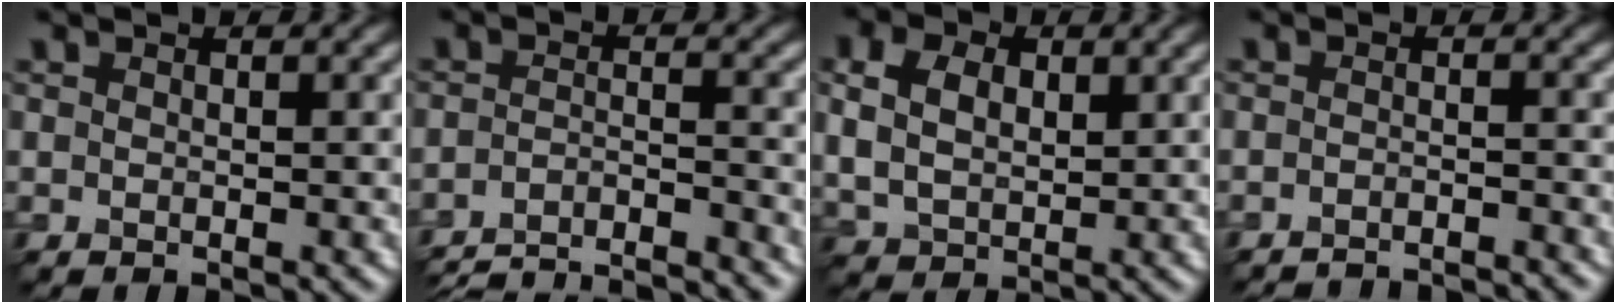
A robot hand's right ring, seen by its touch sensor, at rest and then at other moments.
{"total": 8.7, "force": [-8.1, 1.5, 2.8], "torque": [-0.040, -0.013, -0.125]}
{"total": 5.4, "force": [1.7, 3.8, 3.4], "torque": [-0.084, 0.008, 0.028]}
{"total": 4.4, "force": [-4.2, 0.4, 1.1], "torque": [-0.010, 0.003, -0.057]}